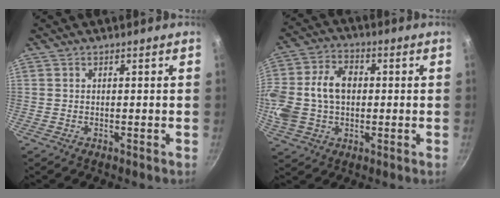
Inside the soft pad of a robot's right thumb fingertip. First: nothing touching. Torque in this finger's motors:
{"motor_torque": [1.70, 1.91, 1.60, -0.23, 0.38]}